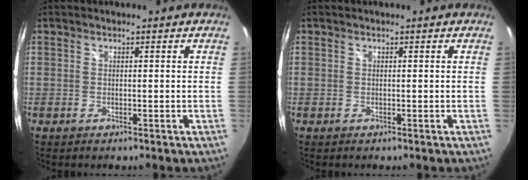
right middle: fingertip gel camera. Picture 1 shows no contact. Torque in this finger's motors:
{"motor_torque": [0.00, 0.00, 0.00, 0.01]}